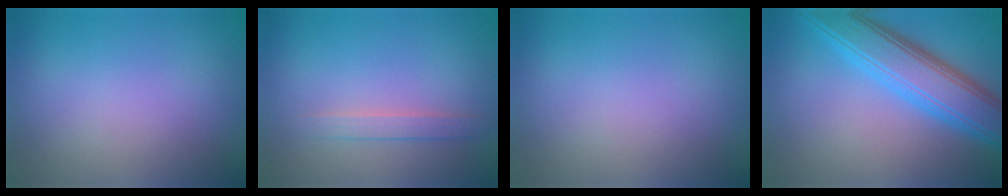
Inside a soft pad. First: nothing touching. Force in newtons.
{"total": 1.5, "press": 1.5, "slide": 0.1}
{"total": 0.0}
{"total": 7.5, "press": 7.5, "slide": 0.2}